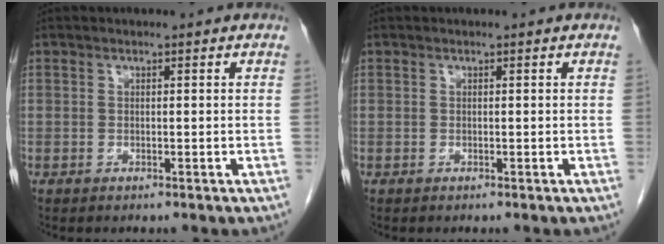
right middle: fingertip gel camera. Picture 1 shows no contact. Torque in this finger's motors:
{"motor_torque": [0.38, 0.05, 0.04, 0.01]}